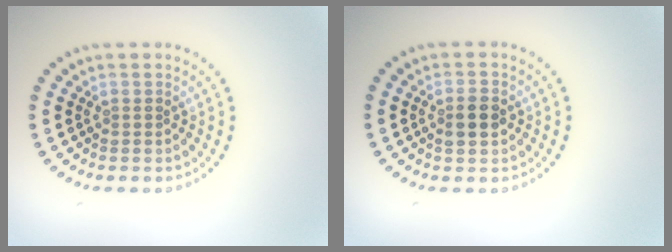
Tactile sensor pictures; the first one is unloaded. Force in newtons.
{"total": 2.1, "press": 2.1, "slide": 0.2}